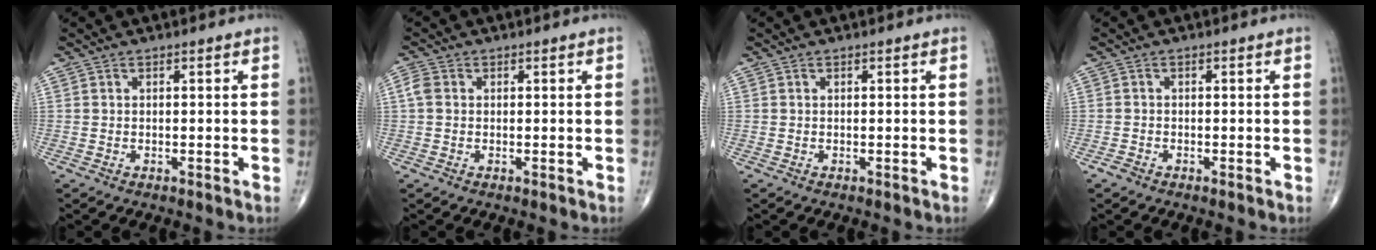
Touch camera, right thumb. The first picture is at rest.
{"total": 2.2, "force": [0.2, 1.8, 1.3], "torque": [-0.034, 0.008, 0.000]}
{"total": 0.0}
{"total": 0.9, "force": [-0.8, 0.4, 0.3], "torque": [-0.007, 0.000, -0.019]}